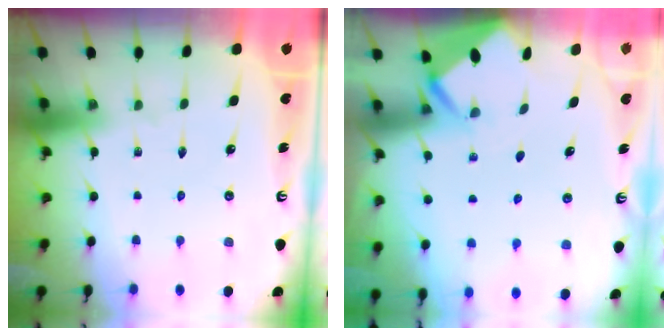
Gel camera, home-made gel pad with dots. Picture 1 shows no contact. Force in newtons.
{"total": 2.8, "press": 2.8, "slide": 0.2}